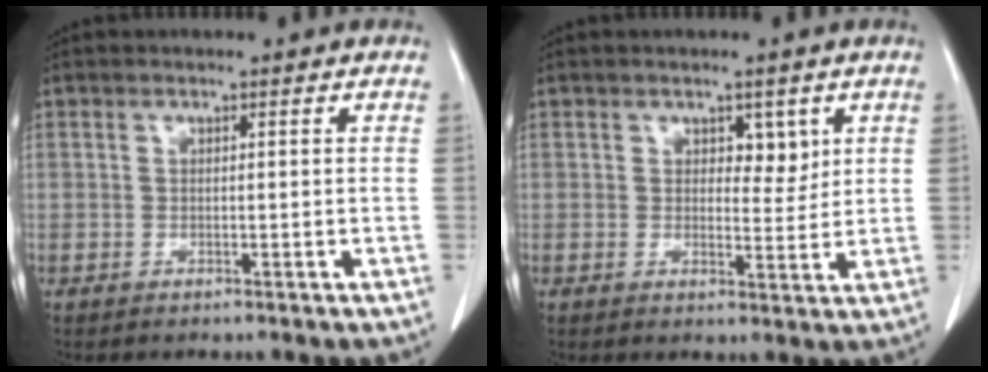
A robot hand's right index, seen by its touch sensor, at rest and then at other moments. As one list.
[{"total": 3.3, "force": [1.5, 1.9, 2.2], "torque": [-0.021, -0.004, 0.022]}]